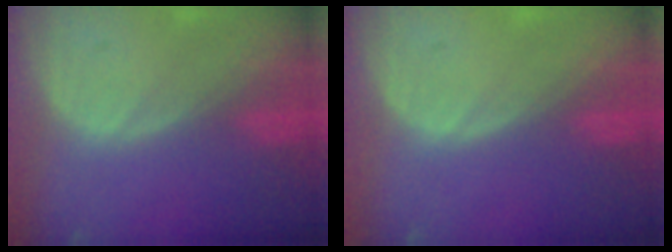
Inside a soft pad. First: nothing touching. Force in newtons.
{"total": 0.0}